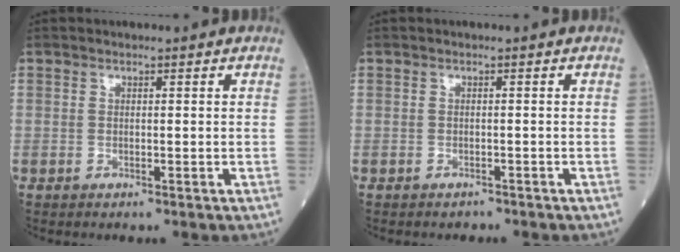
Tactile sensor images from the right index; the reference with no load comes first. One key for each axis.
{"total": 1.2, "fx": -1.1, "fy": 0.5, "fz": 0.0, "tx": -0.004, "ty": 0.001, "tz": -0.018}